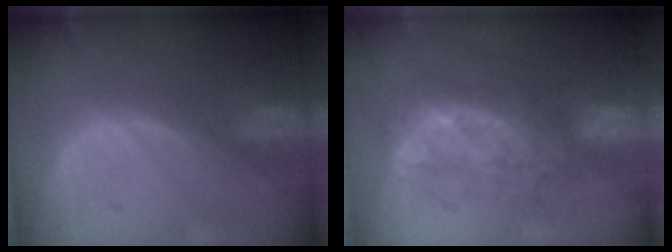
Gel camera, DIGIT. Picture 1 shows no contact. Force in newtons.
{"total": 8.1, "press": 7.5, "slide": 3.2}